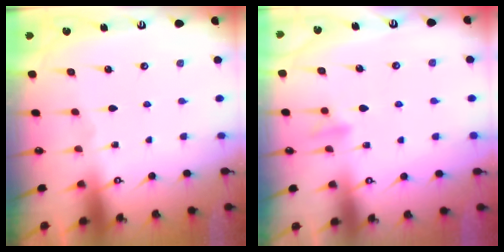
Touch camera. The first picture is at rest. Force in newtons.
{"total": 9.1, "press": 9.0, "slide": 1.8}